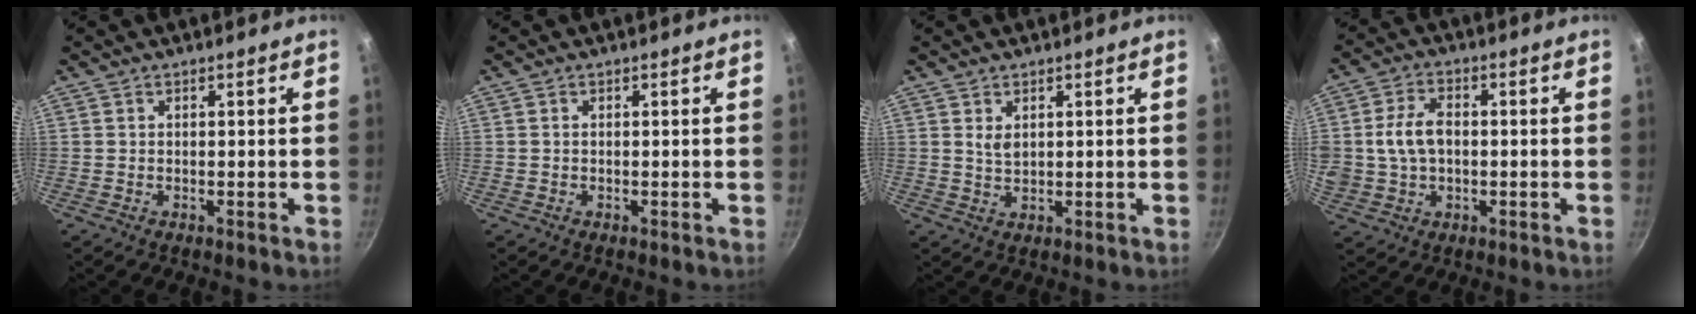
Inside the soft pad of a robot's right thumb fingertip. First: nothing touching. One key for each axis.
{"total": 0.0}
{"total": 2.5, "fx": 0.9, "fy": 1.5, "fz": 1.8, "tx": -0.030, "ty": -0.008, "tz": 0.019}
{"total": 9.7, "fx": 0.3, "fy": 6.9, "fz": 6.9, "tx": -0.128, "ty": 0.020, "tz": 0.003}